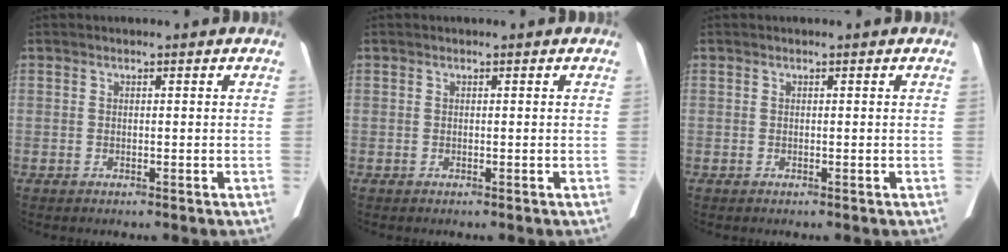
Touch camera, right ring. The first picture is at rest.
{"total": 0.0}
{"total": 0.0}